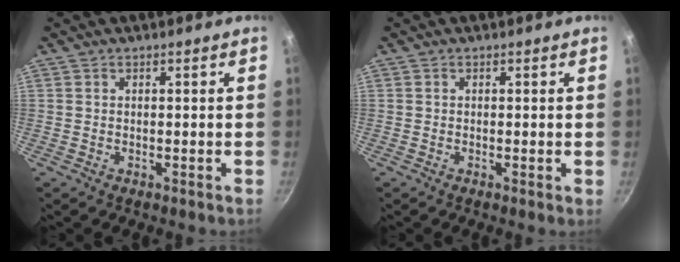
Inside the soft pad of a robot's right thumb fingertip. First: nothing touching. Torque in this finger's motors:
{"motor_torque": [-0.49, -0.25, -0.19, -0.08, -0.03]}